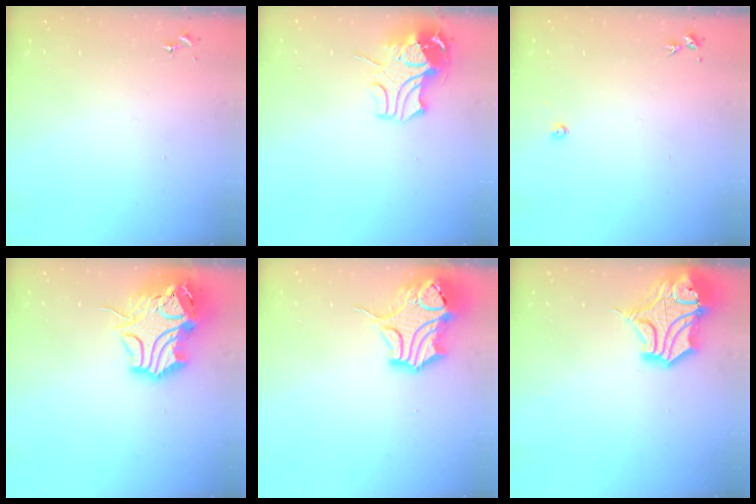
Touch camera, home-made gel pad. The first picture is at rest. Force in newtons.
{"total": 11.6, "press": 11.5, "slide": 1.6}
{"total": 2.2, "press": 2.2, "slide": 0.3}
{"total": 18.6, "press": 18.4, "slide": 2.7}
{"total": 15.2, "press": 15.0, "slide": 2.4}
{"total": 16.9, "press": 16.7, "slide": 2.3}